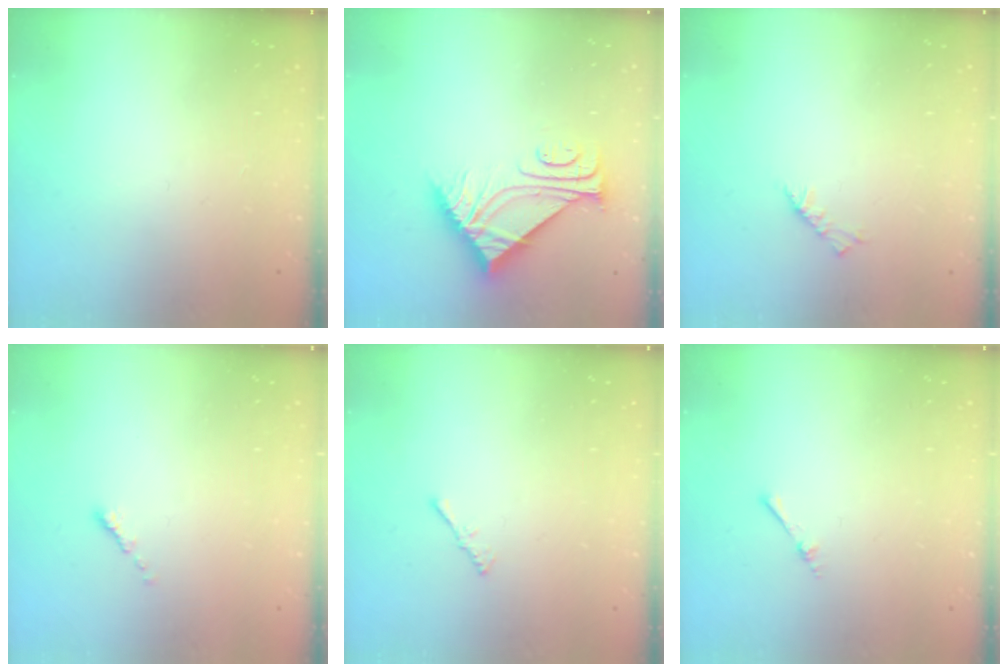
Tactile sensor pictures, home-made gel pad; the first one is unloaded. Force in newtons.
{"total": 8.7, "press": 8.7, "slide": 0.1}
{"total": 3.7, "press": 3.7, "slide": 0.8}
{"total": 0.6, "press": 0.5, "slide": 0.2}
{"total": 0.7, "press": 0.6, "slide": 0.3}
{"total": 1.7, "press": 1.7, "slide": 0.3}